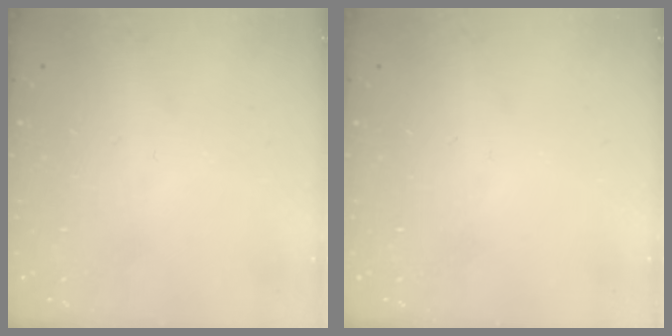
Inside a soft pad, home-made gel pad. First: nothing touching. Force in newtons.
{"total": 0.0}